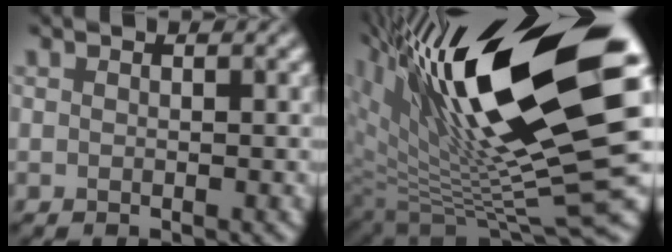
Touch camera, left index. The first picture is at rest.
{"total": 17.1, "force": [5.7, 4.8, 15.4], "torque": [-0.281, -0.002, 0.121]}